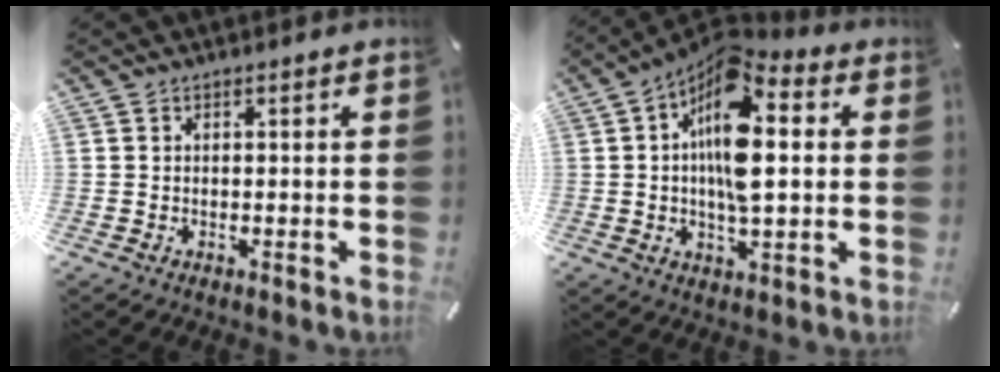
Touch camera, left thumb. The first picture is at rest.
{"total": 14.5, "force": [3.0, 6.6, 12.6], "torque": [-0.234, -0.020, 0.049]}